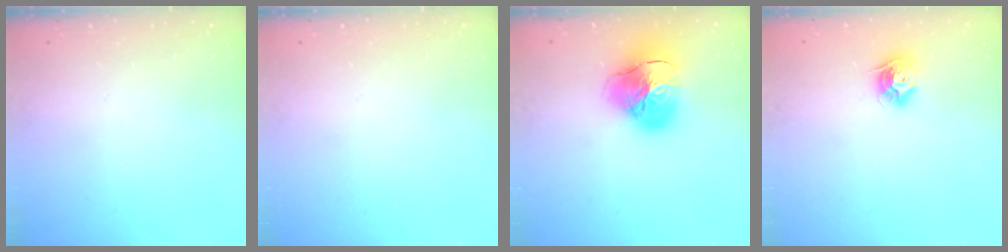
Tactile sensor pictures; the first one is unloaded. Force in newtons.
{"total": 0.0}
{"total": 23.3, "press": 23.2, "slide": 2.4}
{"total": 9.3, "press": 9.3, "slide": 0.2}